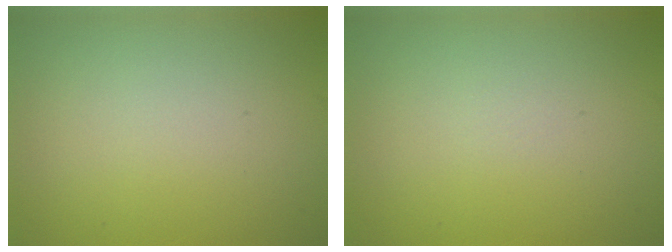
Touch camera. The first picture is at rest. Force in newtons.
{"total": 0.0}